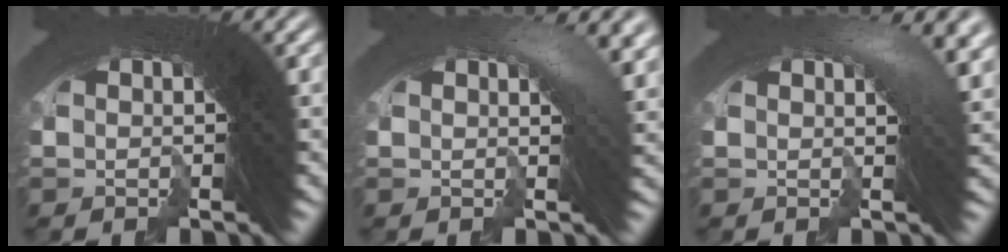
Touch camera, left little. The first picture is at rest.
{"total": 3.7, "force": [0.8, 1.4, 3.3], "torque": [-0.031, 0.010, 0.002]}
{"total": 4.1, "force": [0.9, 1.6, 3.7], "torque": [-0.034, 0.012, 0.002]}